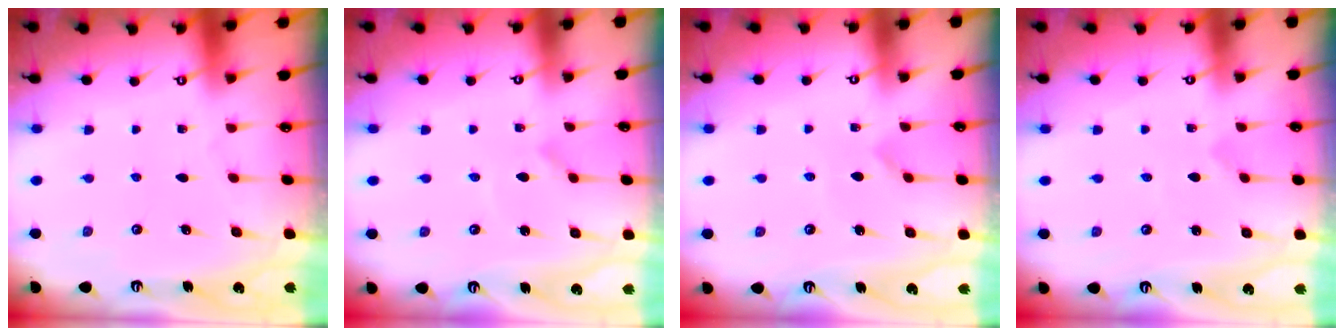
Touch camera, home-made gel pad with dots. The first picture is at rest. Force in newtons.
{"total": 1.7, "press": 1.7, "slide": 0.1}
{"total": 4.4, "press": 4.4, "slide": 0.5}
{"total": 0.8, "press": 0.8, "slide": 0.0}